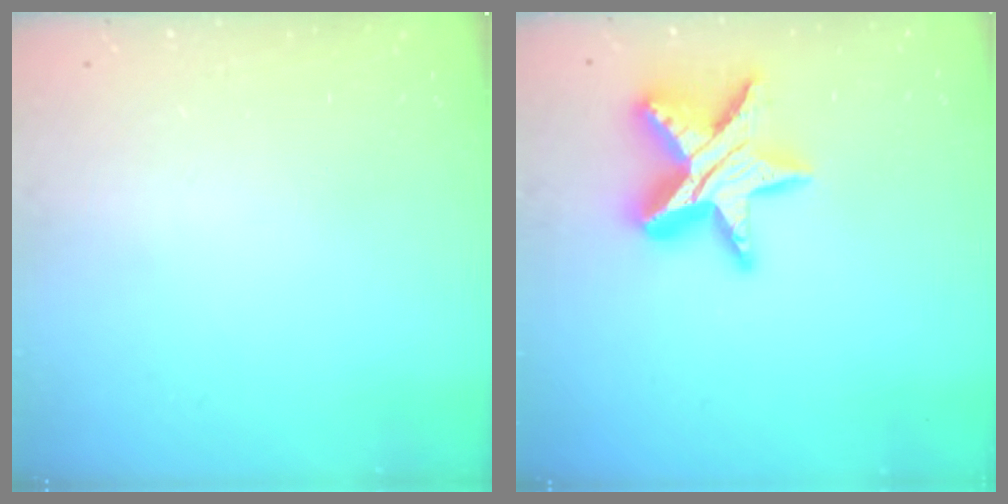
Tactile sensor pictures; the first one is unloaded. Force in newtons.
{"total": 17.2, "press": 17.1, "slide": 1.3}